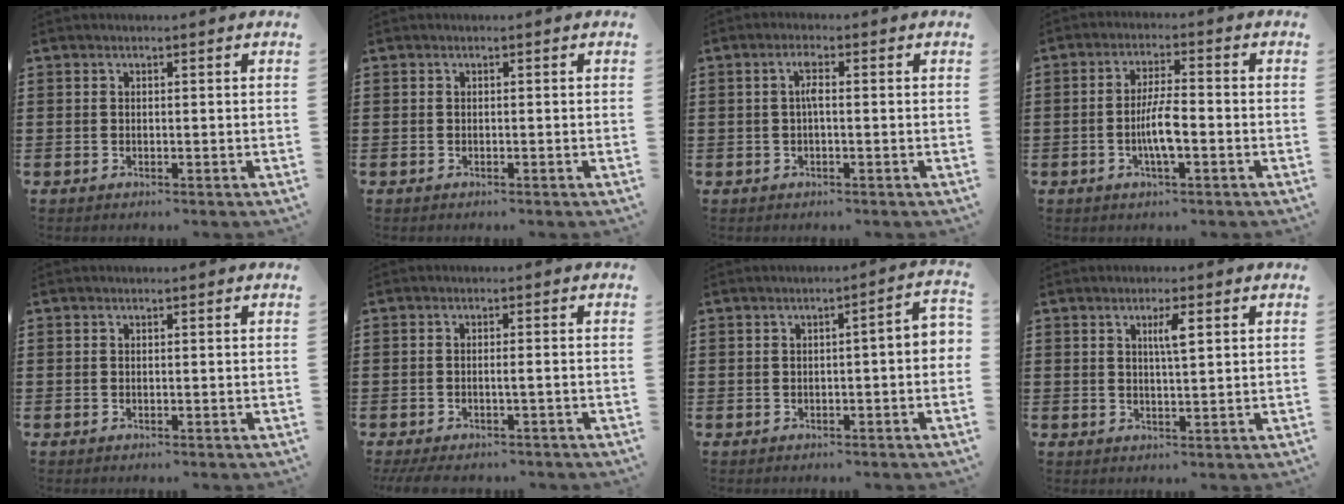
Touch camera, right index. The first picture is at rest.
{"total": 0.0}
{"total": 2.4, "force": [-0.1, 0.5, 2.4], "torque": [-0.048, 0.004, -0.004]}
{"total": 5.5, "force": [-1.6, 1.2, 5.1], "torque": [-0.108, -0.003, -0.035]}
{"total": 0.0}
{"total": 1.9, "force": [-1.5, 0.1, 1.2], "torque": [-0.021, -0.002, -0.028]}
{"total": 2.1, "force": [-0.8, 0.2, 2.0], "torque": [-0.032, -0.001, -0.016]}
{"total": 3.1, "force": [1.1, 0.4, 2.9], "torque": [-0.051, 0.000, 0.013]}